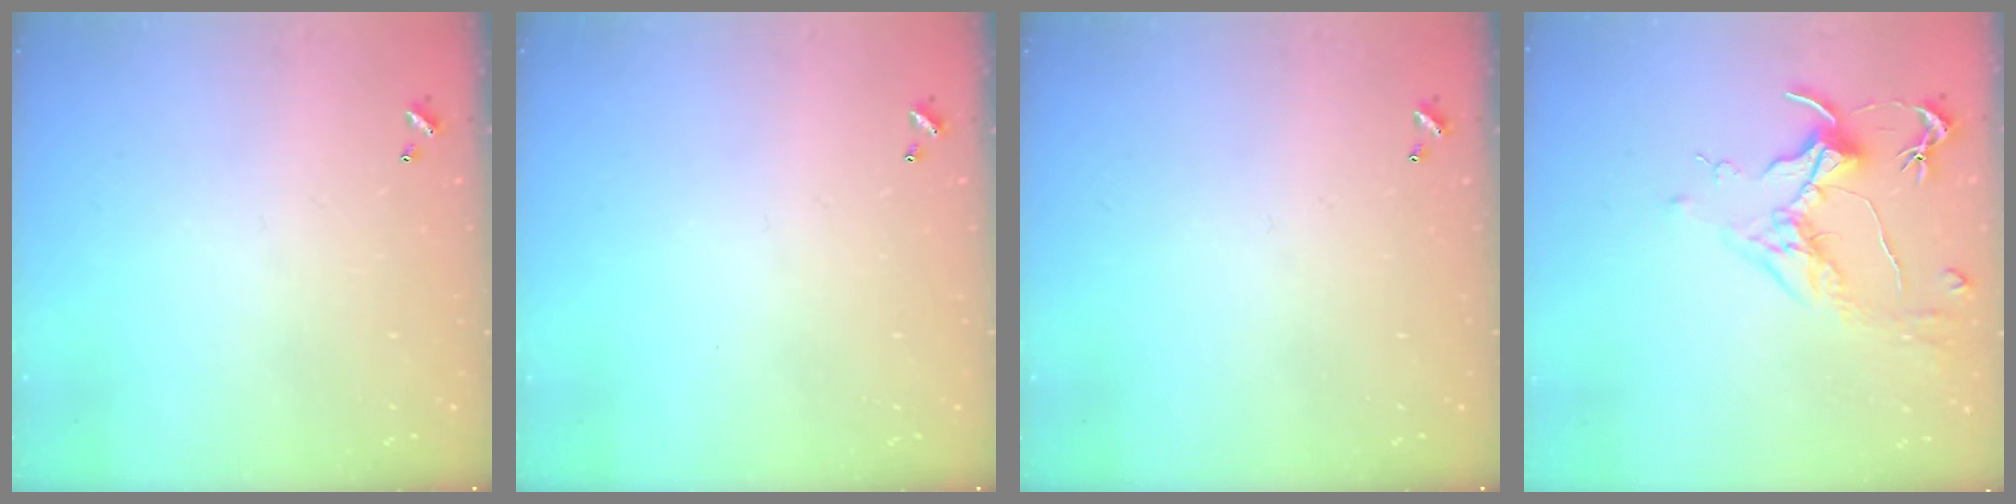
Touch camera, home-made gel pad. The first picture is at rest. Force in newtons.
{"total": 0.0}
{"total": 0.0}
{"total": 1.8, "press": 1.5, "slide": 0.9}